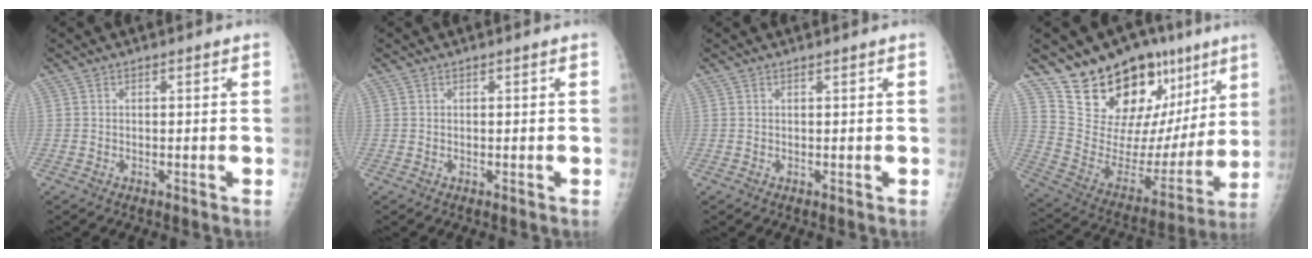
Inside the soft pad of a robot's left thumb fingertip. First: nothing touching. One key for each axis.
{"total": 0.0}
{"total": 0.0}
{"total": 24.4, "fx": 15.5, "fy": 12.8, "fz": 13.8, "tx": -0.157, "ty": -0.056, "tz": 0.257}